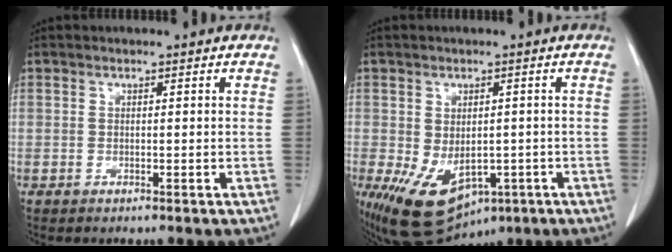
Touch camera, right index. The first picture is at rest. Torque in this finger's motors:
{"motor_torque": [1.28, -0.71, 0.72, 0.18]}